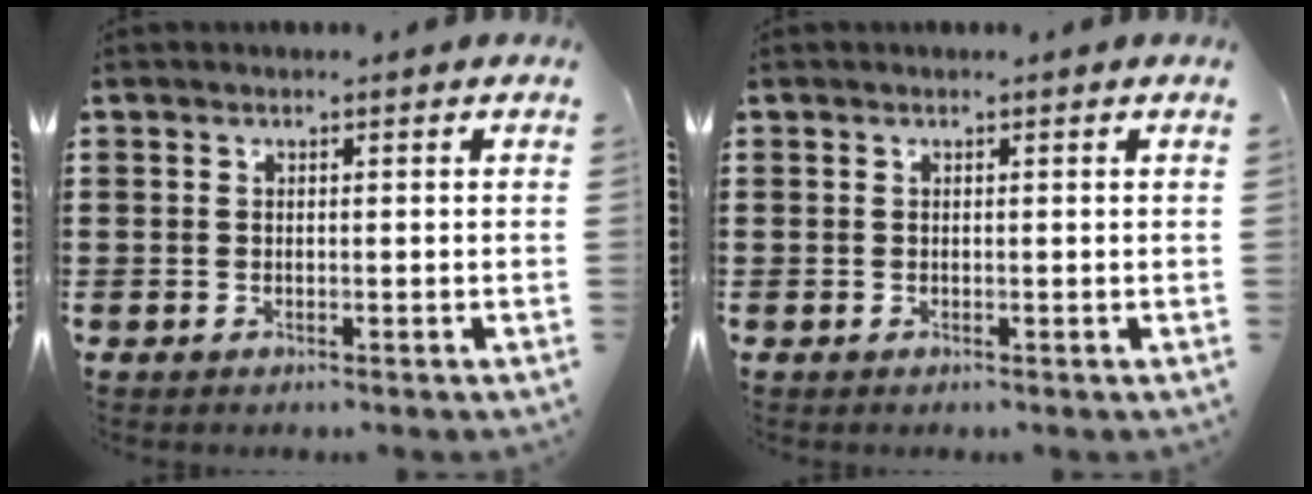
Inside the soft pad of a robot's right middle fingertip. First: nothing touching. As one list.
[{"total": 0.0}]